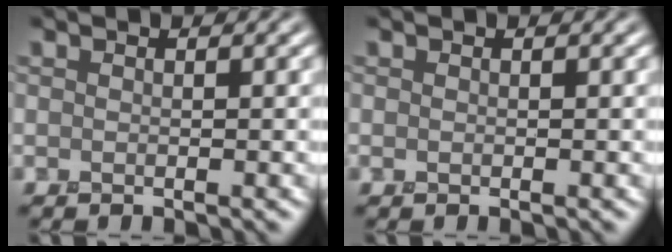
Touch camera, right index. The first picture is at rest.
{"total": 0.0}